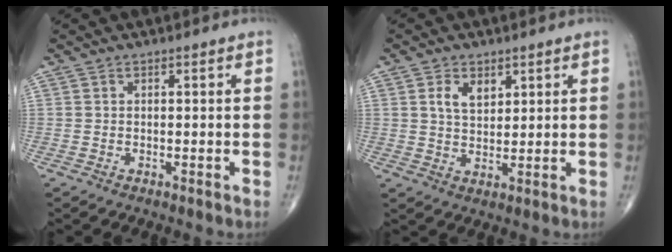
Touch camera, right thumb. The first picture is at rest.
{"total": 4.8, "force": [2.2, 2.9, 3.1], "torque": [-0.038, -0.013, 0.040]}